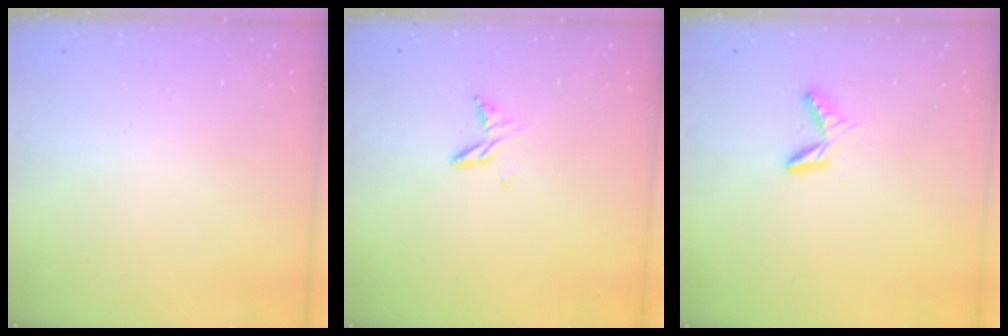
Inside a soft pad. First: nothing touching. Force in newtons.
{"total": 7.0, "press": 6.9, "slide": 0.7}
{"total": 5.2, "press": 5.1, "slide": 0.5}